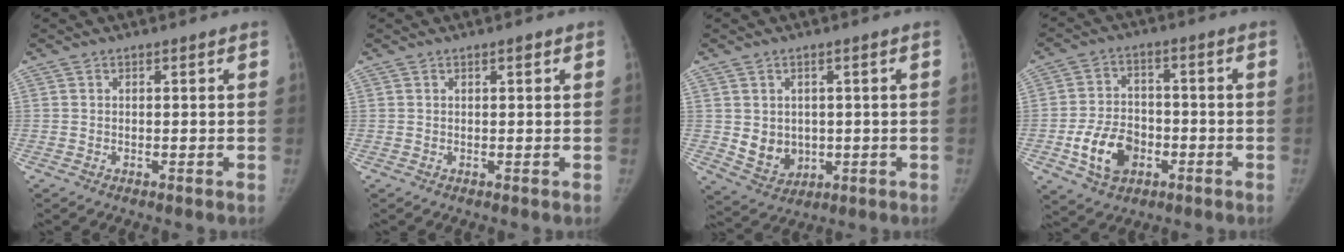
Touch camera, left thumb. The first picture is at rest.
{"total": 0.5, "force": [0.2, 0.3, 0.4], "torque": [-0.001, 0.001, 0.002]}
{"total": 6.8, "force": [-0.3, 5.8, 3.4], "torque": [-0.027, -0.005, 0.015]}
{"total": 10.7, "force": [-3.8, 7.8, 6.3], "torque": [-0.092, 0.020, -0.067]}